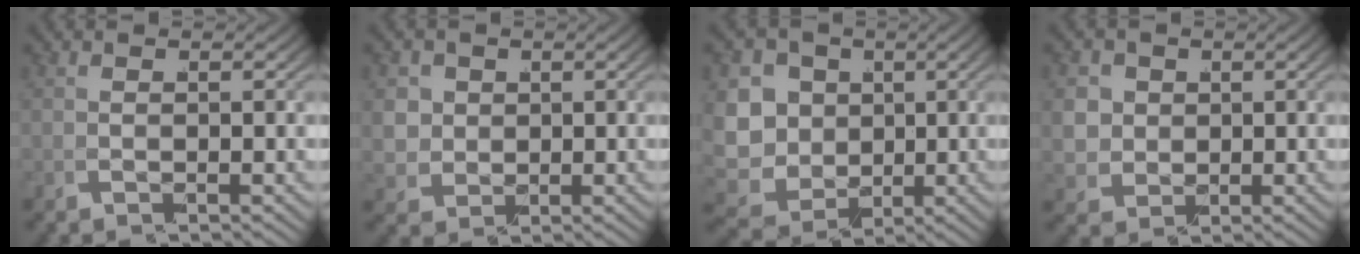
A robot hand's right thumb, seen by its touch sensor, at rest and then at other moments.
{"total": 4.7, "force": [0.9, 4.1, 2.1], "torque": [-0.063, -0.025, 0.035]}
{"total": 13.4, "force": [-0.5, 11.6, 6.6], "torque": [-0.165, -0.057, 0.003]}
{"total": 5.4, "force": [0.9, 4.7, 2.4], "torque": [-0.072, -0.028, 0.034]}